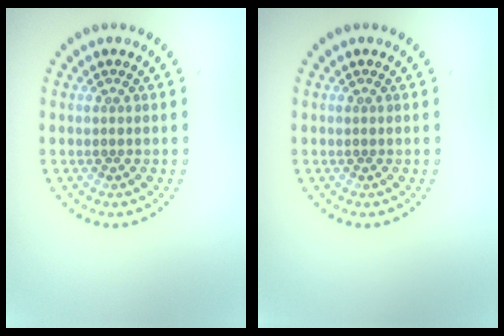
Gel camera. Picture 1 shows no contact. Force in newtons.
{"total": 0.0}